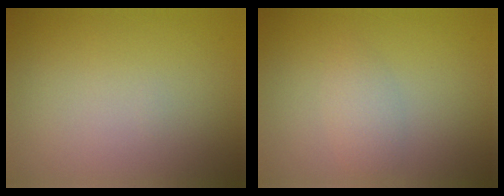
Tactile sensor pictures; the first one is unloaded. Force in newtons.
{"total": 1.8, "press": 1.8, "slide": 0.0}